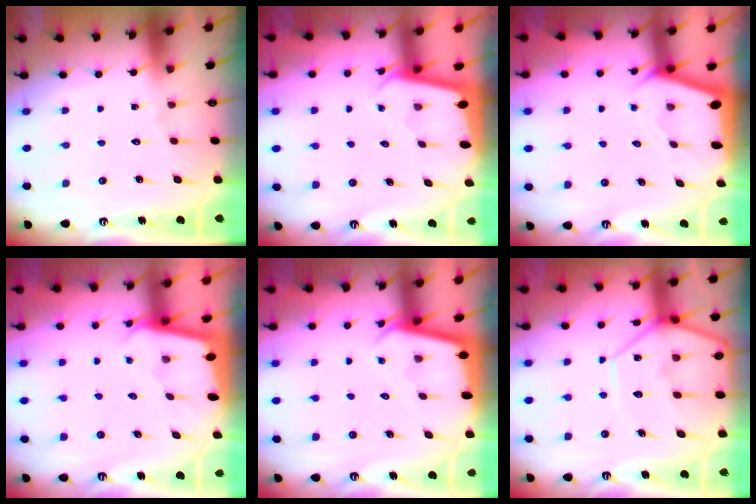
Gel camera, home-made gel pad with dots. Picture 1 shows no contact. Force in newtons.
{"total": 2.0, "press": 2.0, "slide": 0.1}
{"total": 3.2, "press": 3.2, "slide": 0.2}
{"total": 1.8, "press": 1.8, "slide": 0.1}
{"total": 2.3, "press": 2.3, "slide": 0.1}
{"total": 11.6, "press": 11.5, "slide": 0.9}